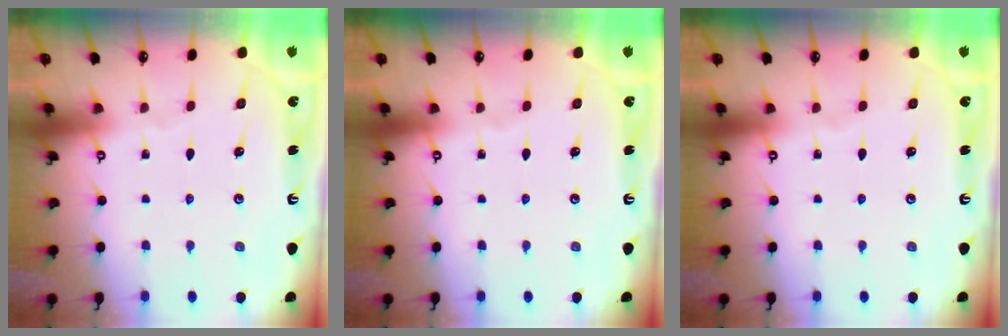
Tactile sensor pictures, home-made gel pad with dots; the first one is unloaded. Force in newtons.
{"total": 0.0}
{"total": 0.0}